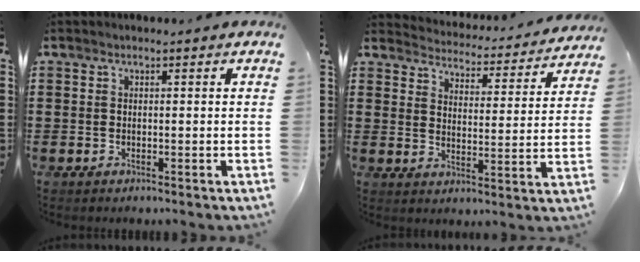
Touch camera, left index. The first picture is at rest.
{"total": 3.9, "force": [3.8, -0.1, -0.2], "torque": [-0.014, -0.042, 0.059]}